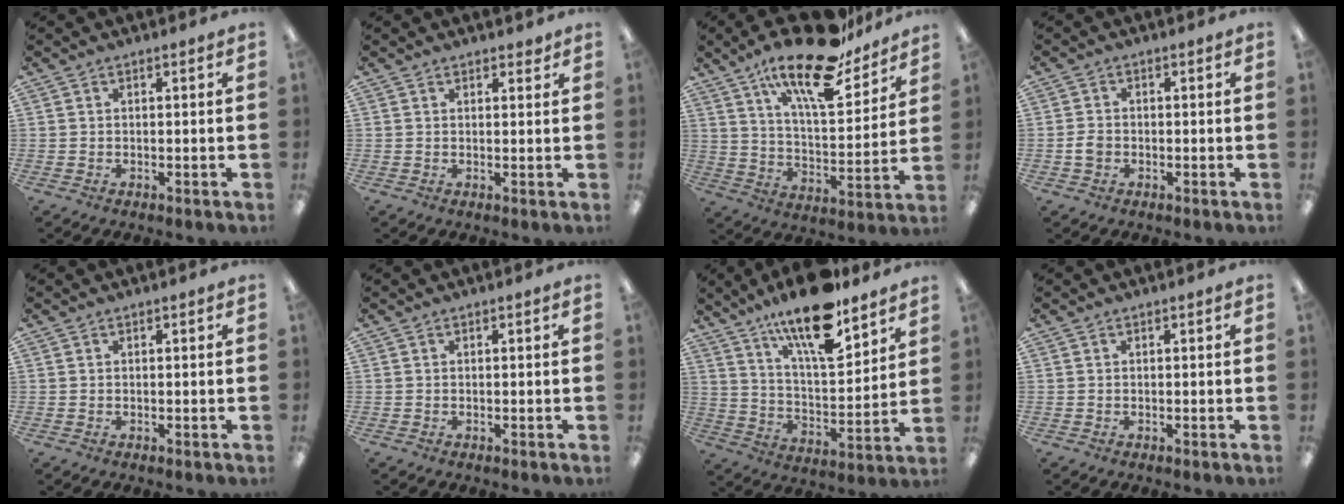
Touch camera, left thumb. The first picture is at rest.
{"total": 1.6, "force": [1.4, 0.7, 0.4], "torque": [0.000, -0.004, 0.024]}
{"total": 21.3, "force": [15.4, 6.8, 13.0], "torque": [-0.213, -0.096, 0.257]}
{"total": 2.5, "force": [-0.6, 2.0, 1.4], "torque": [-0.023, 0.005, -0.011]}
{"total": 0.0}
{"total": 0.0}
{"total": 18.1, "force": [13.3, 5.5, 11.1], "torque": [-0.190, -0.076, 0.221]}
{"total": 0.0}